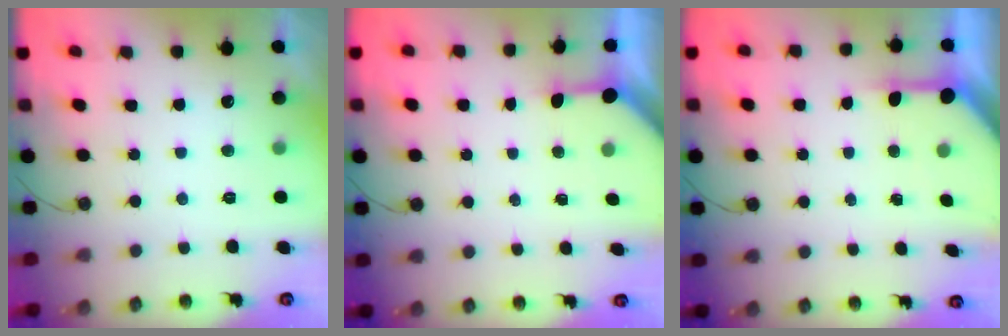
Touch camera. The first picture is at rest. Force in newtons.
{"total": 3.3, "press": 3.3, "slide": 0.3}
{"total": 5.7, "press": 5.7, "slide": 0.4}